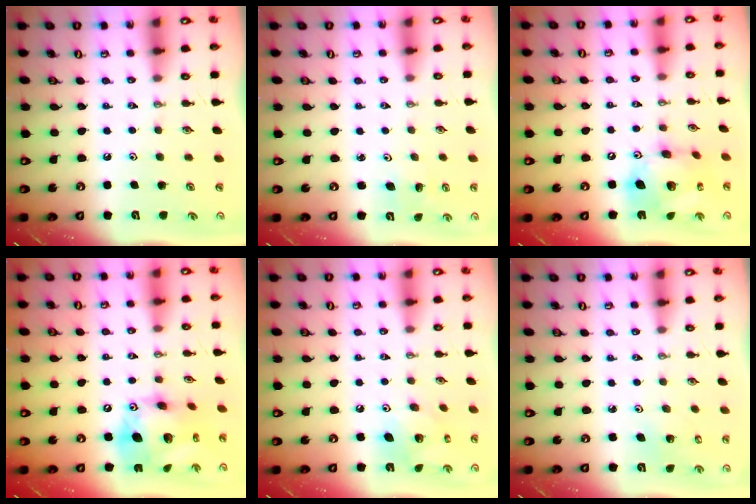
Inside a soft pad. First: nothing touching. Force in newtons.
{"total": 2.8, "press": 2.8, "slide": 0.3}
{"total": 17.0, "press": 16.9, "slide": 2.0}
{"total": 18.2, "press": 18.2, "slide": 1.3}
{"total": 9.6, "press": 9.6, "slide": 0.3}
{"total": 1.9, "press": 1.9, "slide": 0.1}